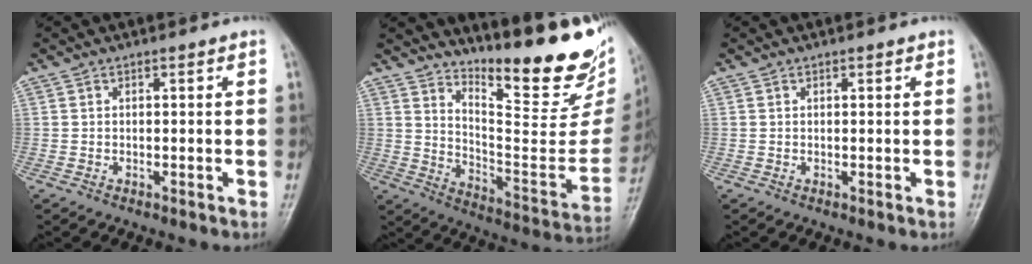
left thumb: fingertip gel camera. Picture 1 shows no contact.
{"total": 24.4, "force": [18.9, 6.2, 14.1], "torque": [-0.168, -0.152, 0.271]}
{"total": 0.5, "force": [0.3, 0.3, 0.3], "torque": [0.000, -0.001, 0.001]}